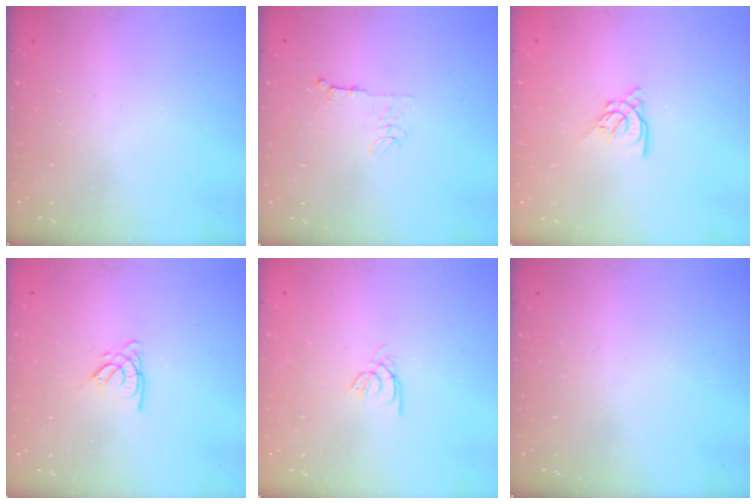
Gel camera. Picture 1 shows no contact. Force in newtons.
{"total": 5.8, "press": 5.8, "slide": 0.5}
{"total": 4.3, "press": 4.2, "slide": 0.5}
{"total": 3.1, "press": 3.1, "slide": 0.3}
{"total": 2.2, "press": 2.2, "slide": 0.2}
{"total": 0.0}